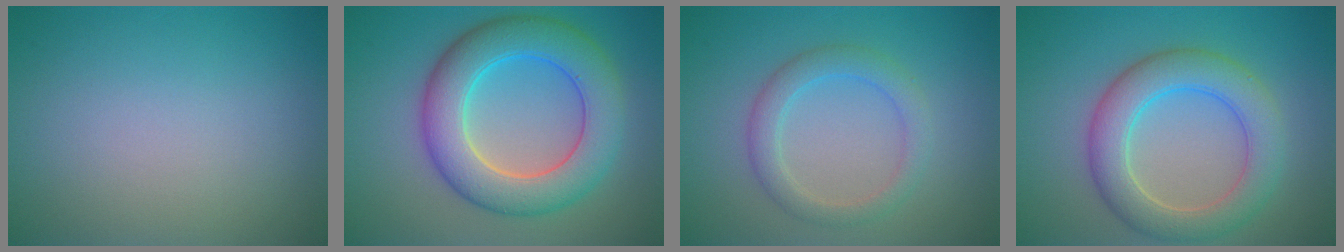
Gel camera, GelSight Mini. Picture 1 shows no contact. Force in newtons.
{"total": 8.1, "press": 8.1, "slide": 0.3}
{"total": 1.9, "press": 1.9, "slide": 0.2}
{"total": 5.8, "press": 5.8, "slide": 0.2}